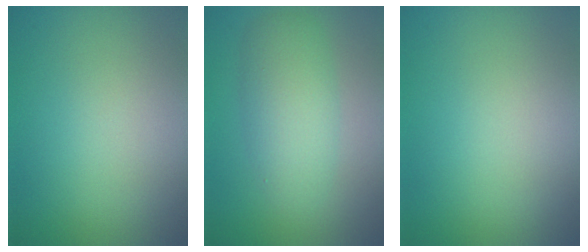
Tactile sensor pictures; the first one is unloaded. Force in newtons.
{"total": 4.1, "press": 4.1, "slide": 0.1}
{"total": 0.0}